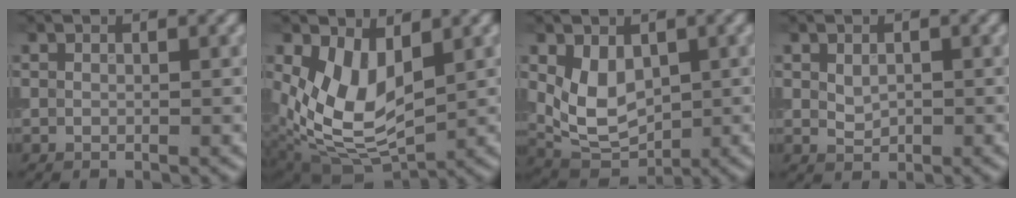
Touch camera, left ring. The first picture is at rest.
{"total": 7.4, "force": [1.1, 4.6, 5.7], "torque": [-0.125, -0.022, 0.025]}
{"total": 4.8, "force": [0.7, 3.2, 3.5], "torque": [-0.064, -0.008, 0.022]}
{"total": 1.4, "force": [0.1, 1.0, 1.0], "torque": [-0.018, -0.001, 0.005]}